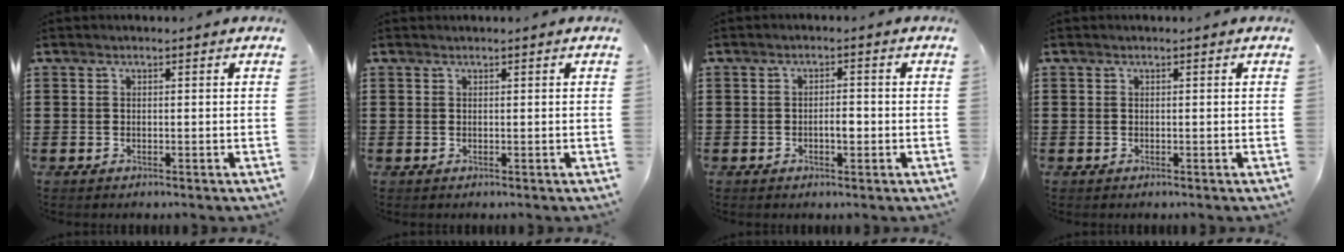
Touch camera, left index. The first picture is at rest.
{"total": 0.0}
{"total": 2.4, "force": [-0.5, 0.9, 2.1], "torque": [-0.042, 0.005, -0.011]}
{"total": 0.0}